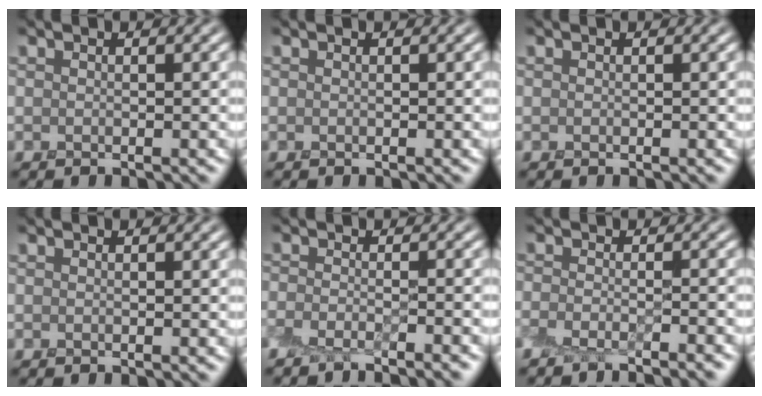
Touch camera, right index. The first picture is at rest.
{"total": 0.0}
{"total": 0.0}
{"total": 0.0}
{"total": 3.0, "force": [-2.9, 0.0, 0.7], "torque": [-0.018, -0.007, -0.053]}
{"total": 3.4, "force": [-3.3, 0.1, 0.8], "torque": [-0.020, -0.005, -0.055]}